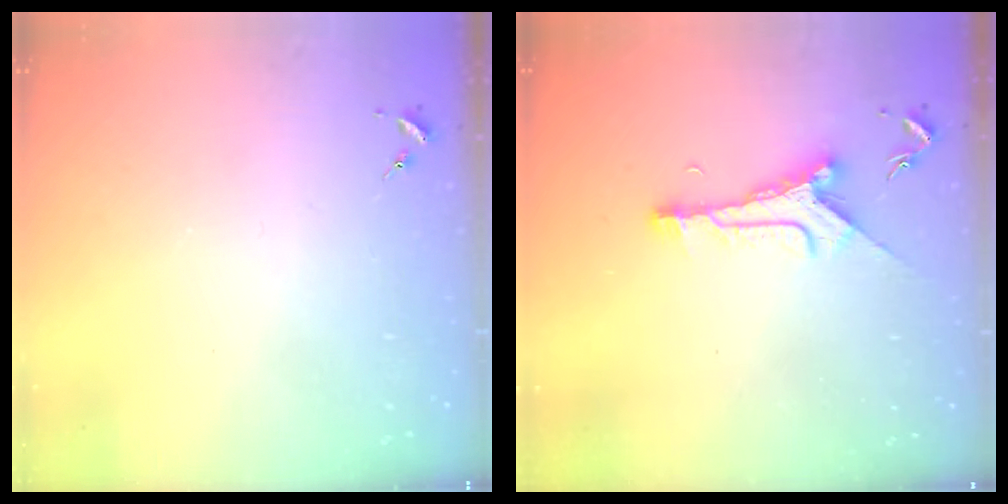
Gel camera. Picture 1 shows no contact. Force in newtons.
{"total": 9.3, "press": 9.3, "slide": 0.1}